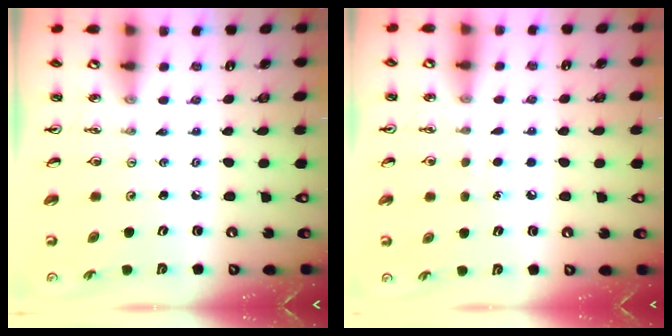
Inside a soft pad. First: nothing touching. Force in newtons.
{"total": 5.5, "press": 5.4, "slide": 0.6}